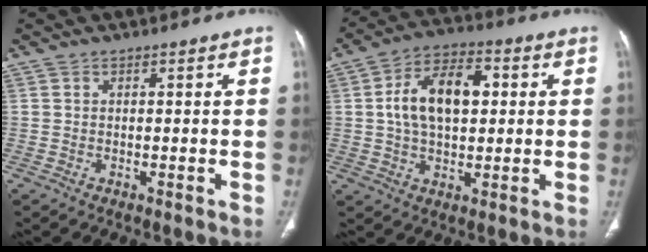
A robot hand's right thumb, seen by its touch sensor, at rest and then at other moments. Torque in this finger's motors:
{"motor_torque": [1.27, 1.55, 0.52, -0.49, 0.30]}